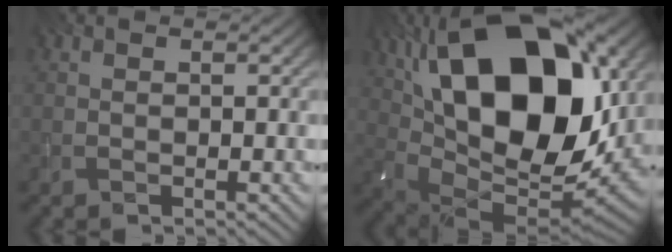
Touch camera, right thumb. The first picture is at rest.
{"total": 21.4, "force": [7.2, 11.5, 16.5], "torque": [-0.314, 0.036, 0.116]}